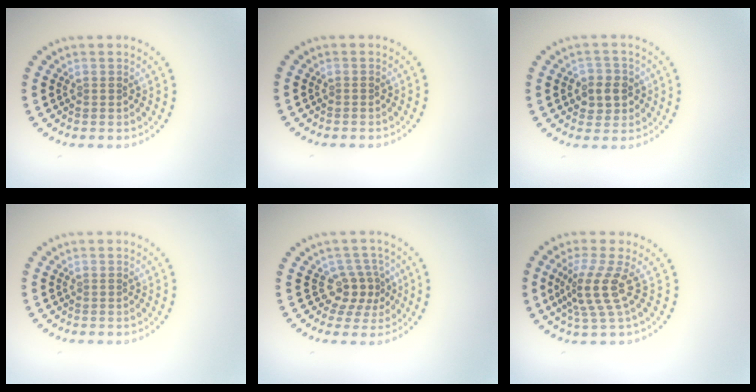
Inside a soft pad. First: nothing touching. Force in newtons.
{"total": 0.0}
{"total": 2.7, "press": 2.6, "slide": 0.8}
{"total": 0.0}
{"total": 2.8, "press": 2.1, "slide": 1.9}
{"total": 3.7, "press": 2.7, "slide": 2.5}